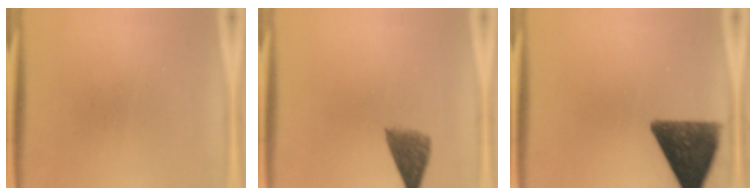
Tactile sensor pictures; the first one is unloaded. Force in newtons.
{"total": 4.7}
{"total": 11.8}